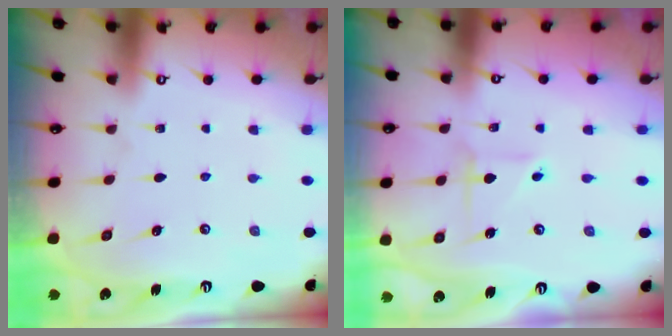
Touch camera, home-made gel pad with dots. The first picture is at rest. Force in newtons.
{"total": 2.8, "press": 2.8, "slide": 0.3}